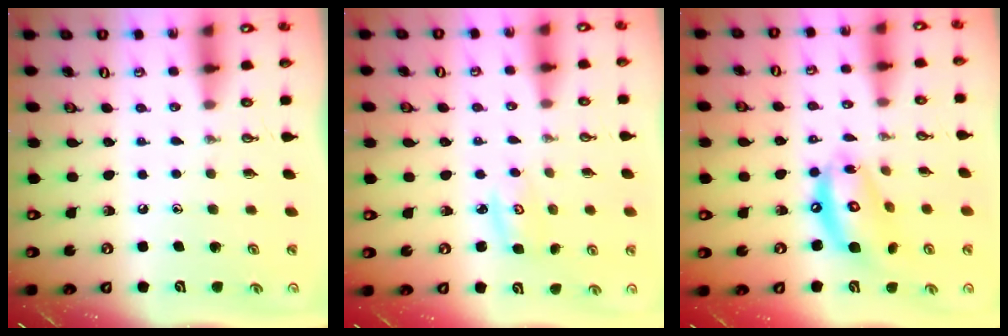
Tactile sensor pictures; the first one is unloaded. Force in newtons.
{"total": 2.8, "press": 2.8, "slide": 0.2}
{"total": 13.8, "press": 13.7, "slide": 1.5}